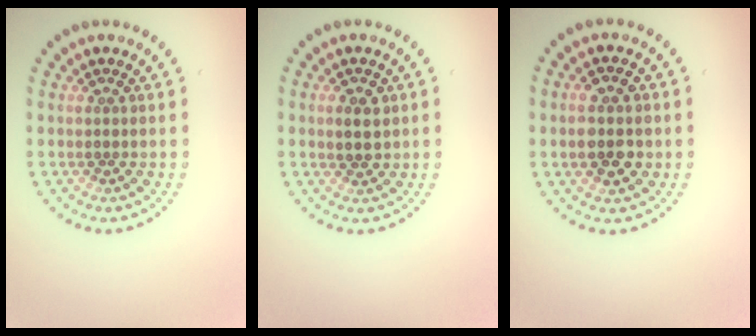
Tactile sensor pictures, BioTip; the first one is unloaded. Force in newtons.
{"total": 2.2, "press": 2.1, "slide": 0.5}
{"total": 3.8, "press": 3.8, "slide": 0.3}